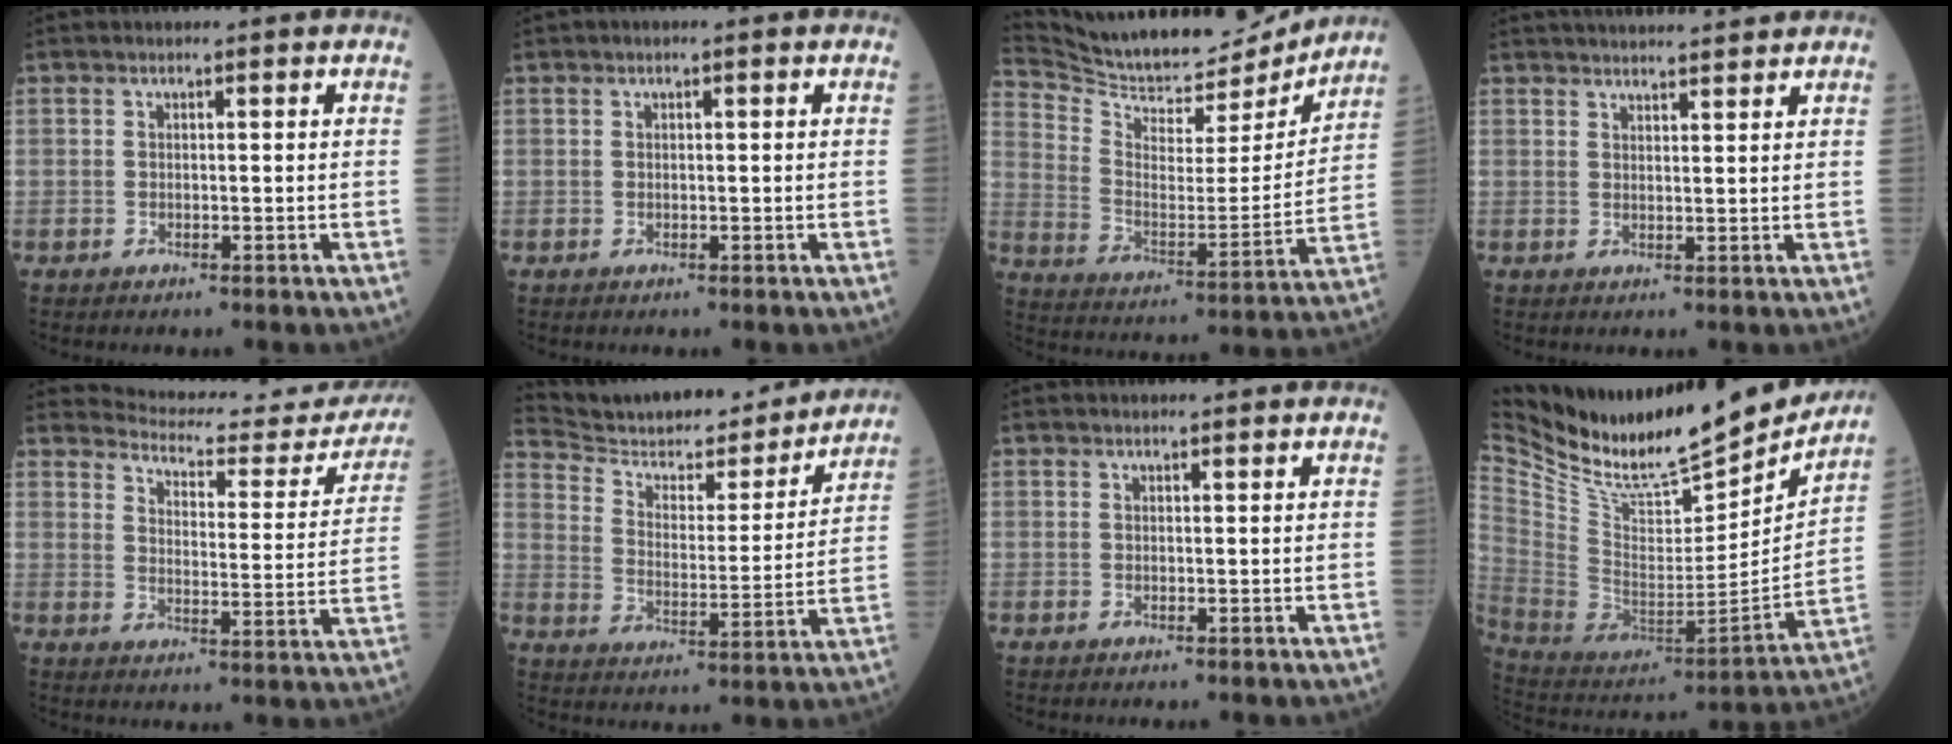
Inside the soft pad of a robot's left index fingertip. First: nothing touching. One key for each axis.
{"total": 0.5, "fx": 0.0, "fy": 0.0, "fz": 0.5, "tx": -0.007, "ty": 0.004, "tz": -0.002}
{"total": 20.4, "fx": 19.6, "fy": 3.8, "fz": 4.1, "tx": -0.084, "ty": -0.037, "tz": 0.302}
{"total": 9.7, "fx": 9.2, "fy": 0.7, "fz": 3.1, "tx": -0.044, "ty": 0.018, "tz": 0.123}
{"total": 19.0, "fx": 18.7, "fy": 2.2, "fz": 2.3, "tx": -0.021, "ty": -0.084, "tz": 0.214}
{"total": 21.7, "fx": 20.2, "fy": 4.1, "fz": 6.6, "tx": -0.105, "ty": -0.018, "tz": 0.288}
{"total": 1.2, "fx": 1.2, "fy": 0.0, "fz": 0.3, "tx": -0.004, "ty": 0.007, "tz": 0.018}
{"total": 29.4, "fx": 25.3, "fy": 6.4, "fz": 13.5, "tx": -0.258, "ty": -0.053, "tz": 0.398}